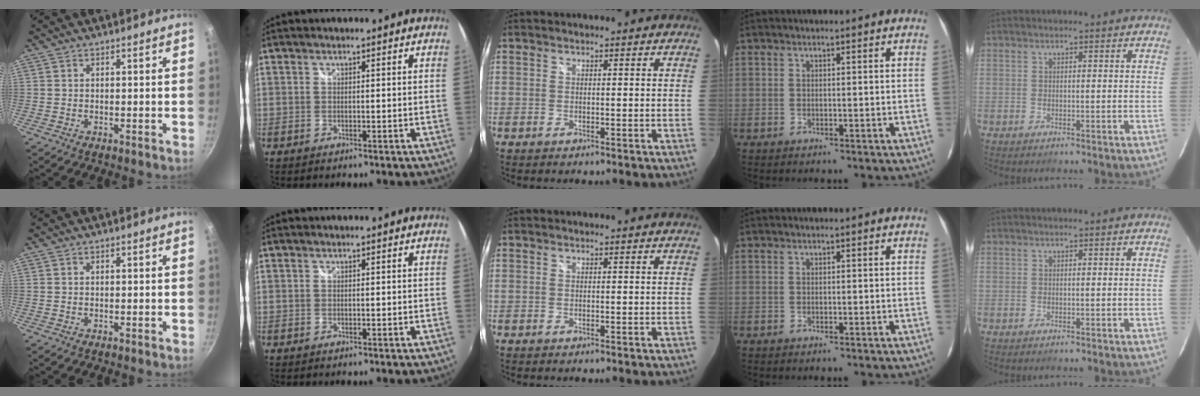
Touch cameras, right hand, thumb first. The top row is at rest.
{}